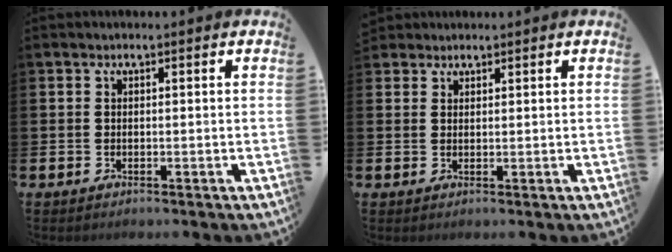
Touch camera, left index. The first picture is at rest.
{"total": 1.9, "force": [1.7, 0.8, 0.0], "torque": [0.003, -0.001, 0.032]}